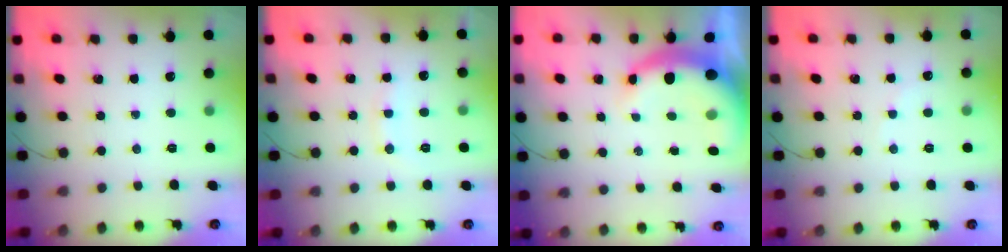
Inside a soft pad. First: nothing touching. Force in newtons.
{"total": 7.3, "press": 7.2, "slide": 1.2}
{"total": 7.5, "press": 7.4, "slide": 1.5}
{"total": 4.2, "press": 4.0, "slide": 1.1}